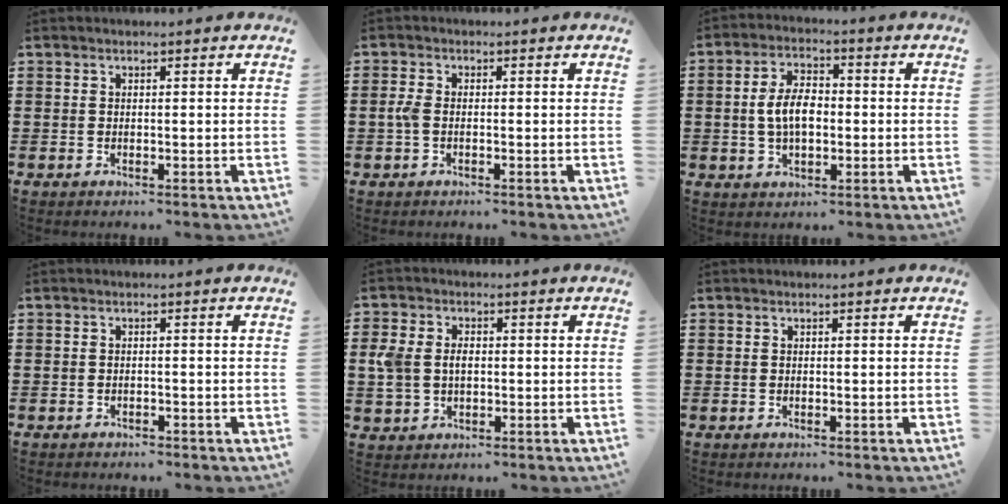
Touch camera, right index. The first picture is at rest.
{"total": 2.2, "force": [-0.4, 1.2, 1.8], "torque": [-0.051, -0.003, -0.013]}
{"total": 6.4, "force": [-0.3, 3.6, 5.3], "torque": [-0.115, 0.001, -0.015]}
{"total": 0.8, "force": [-0.7, 0.2, 0.1], "torque": [-0.005, -0.001, -0.015]}
{"total": 4.0, "force": [0.1, 3.1, 2.6], "torque": [-0.072, 0.007, -0.004]}
{"total": 0.0}